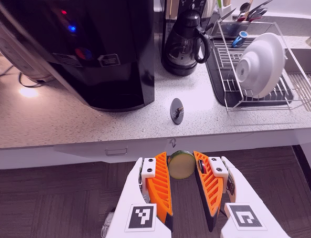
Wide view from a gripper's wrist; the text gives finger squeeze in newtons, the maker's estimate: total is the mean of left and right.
{"total": 10.1, "left": 10.2, "right": 10.1}